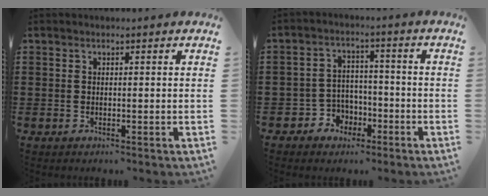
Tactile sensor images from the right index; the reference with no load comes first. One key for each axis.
{"total": 4.2, "fx": -2.2, "fy": 3.5, "fz": 0.5, "tx": -0.022, "ty": 0.012, "tz": -0.044}